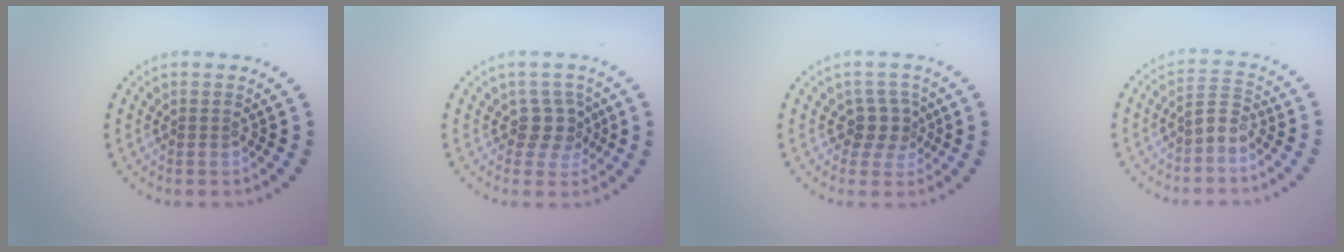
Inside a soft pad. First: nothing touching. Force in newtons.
{"total": 2.3, "press": 1.9, "slide": 1.3}
{"total": 2.3, "press": 1.8, "slide": 1.5}
{"total": 1.9, "press": 1.4, "slide": 1.3}